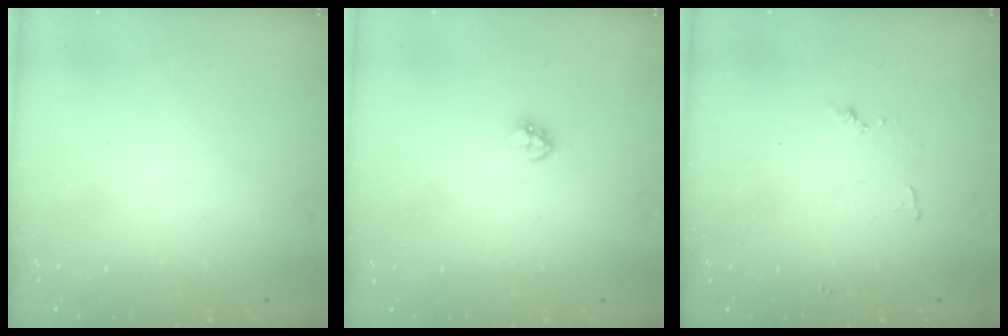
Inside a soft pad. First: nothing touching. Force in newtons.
{"total": 3.5, "press": 3.5, "slide": 0.2}
{"total": 5.9, "press": 5.9, "slide": 0.4}